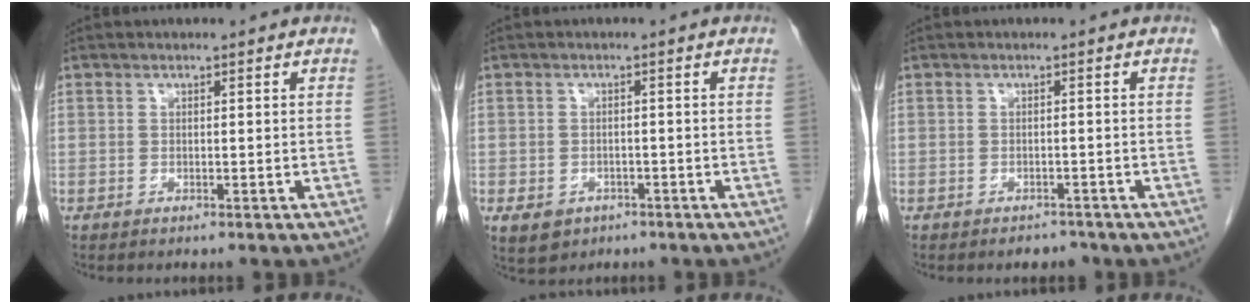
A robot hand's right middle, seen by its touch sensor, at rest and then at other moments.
{"total": 6.3, "force": [-3.3, 5.0, 2.0], "torque": [-0.042, 0.000, -0.042]}
{"total": 1.8, "force": [-1.5, 0.9, 0.3], "torque": [-0.006, 0.001, -0.019]}